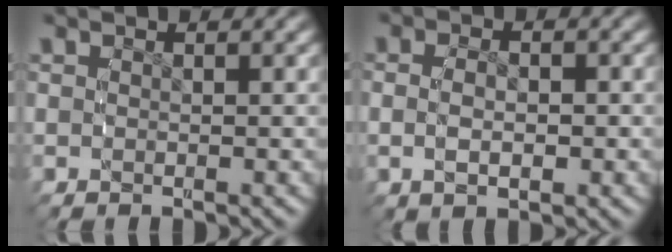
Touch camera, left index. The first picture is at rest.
{"total": 3.2, "force": [-0.3, 1.8, 2.6], "torque": [-0.053, 0.002, -0.006]}